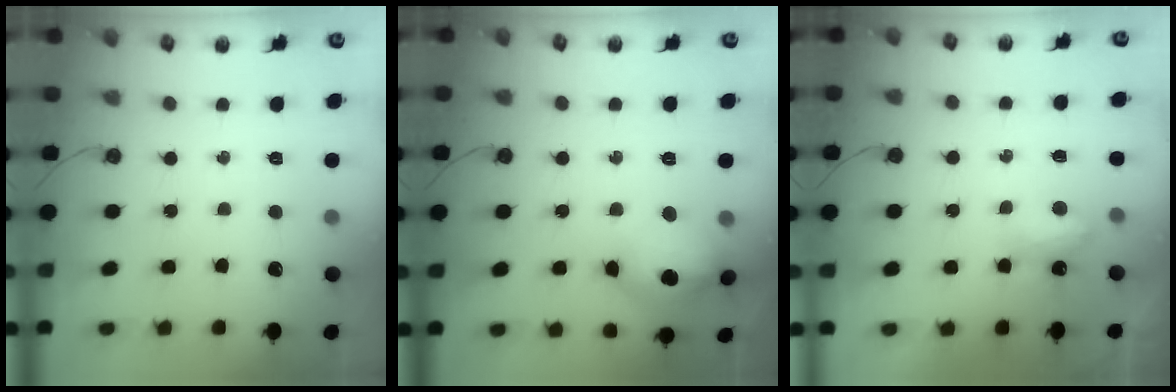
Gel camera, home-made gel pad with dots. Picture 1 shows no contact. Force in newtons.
{"total": 21.9, "press": 18.2, "slide": 12.1}
{"total": 5.6, "press": 5.5, "slide": 0.7}